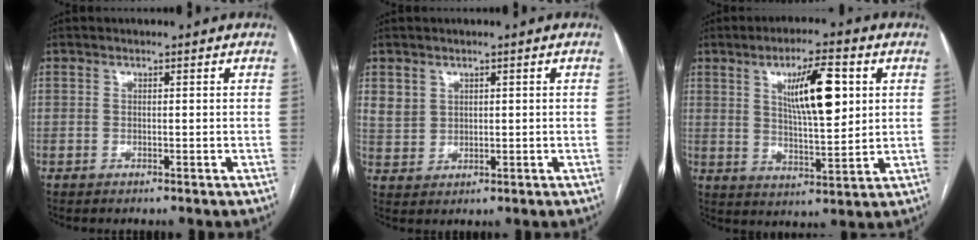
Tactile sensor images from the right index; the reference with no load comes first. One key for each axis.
{"total": 3.4, "fx": 1.8, "fy": 2.8, "fz": 0.8, "tx": -0.015, "ty": 0.004, "tz": 0.044}
{"total": 10.9, "fx": 3.5, "fy": 2.3, "fz": 10.1, "tx": -0.168, "ty": 0.002, "tz": 0.063}